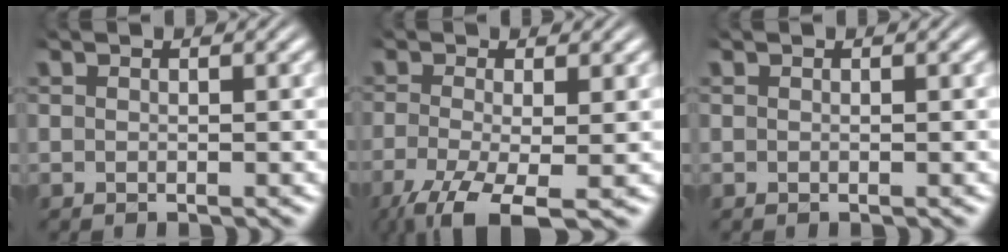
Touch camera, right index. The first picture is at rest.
{"total": 6.8, "force": [-4.3, 2.9, 4.5], "torque": [-0.103, -0.058, -0.042]}
{"total": 0.0}